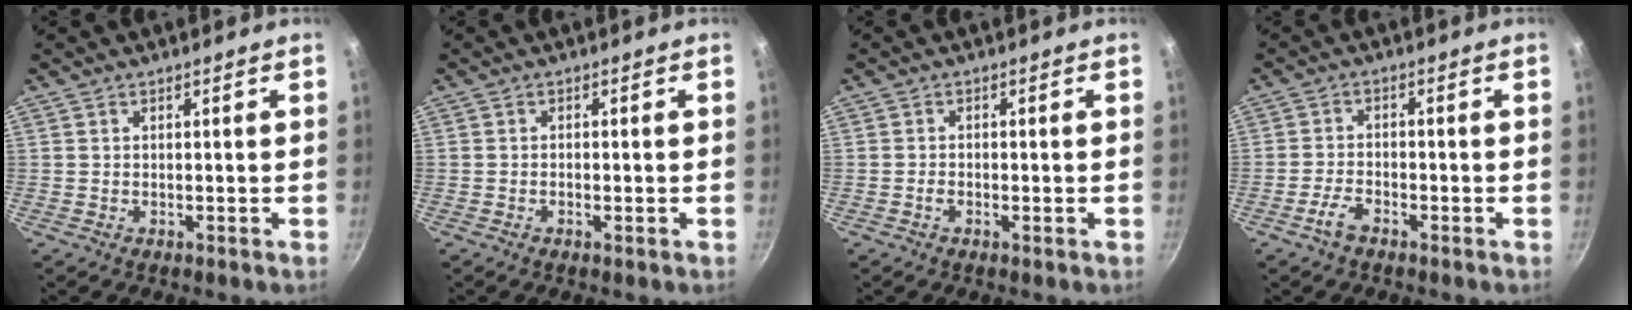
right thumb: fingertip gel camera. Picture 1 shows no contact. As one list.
[{"total": 1.0, "force": [-0.3, 0.2, 1.0], "torque": [-0.023, 0.001, -0.007]}, {"total": 1.2, "force": [-0.5, 0.3, 1.1], "torque": [-0.031, 0.003, -0.014]}, {"total": 3.6, "force": [-2.4, 1.4, 2.3], "torque": [-0.051, 0.018, -0.047]}]